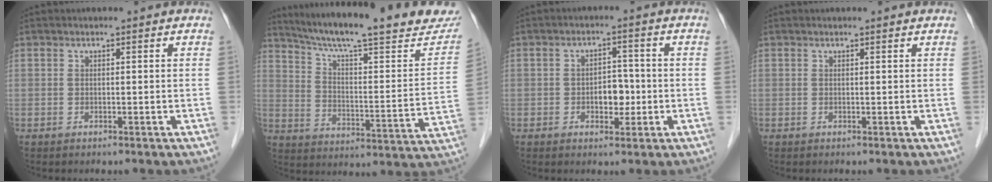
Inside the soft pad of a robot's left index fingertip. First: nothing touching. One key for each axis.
{"total": 25.7, "fx": 21.7, "fy": 3.5, "fz": 13.2, "tx": -0.203, "ty": -0.023, "tz": 0.294}
{"total": 4.0, "fx": -0.9, "fy": 2.5, "fz": 3.0, "tx": -0.043, "ty": 0.009, "tz": -0.010}
{"total": 0.8, "fx": 0.8, "fy": 0.0, "fz": 0.2, "tx": -0.010, "ty": 0.005, "tz": 0.010}